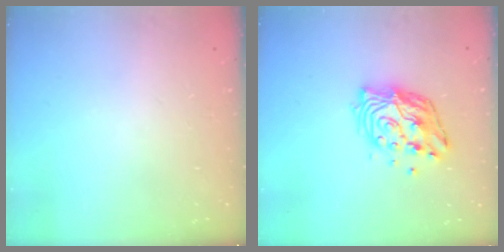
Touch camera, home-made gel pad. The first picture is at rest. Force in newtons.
{"total": 12.4, "press": 12.3, "slide": 1.1}